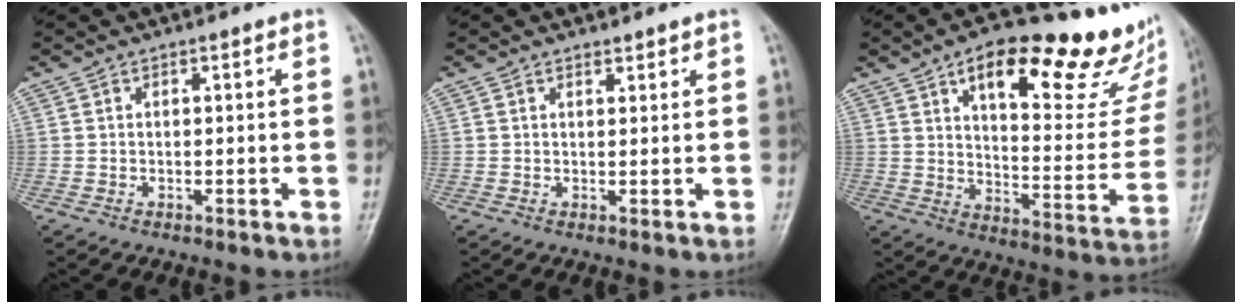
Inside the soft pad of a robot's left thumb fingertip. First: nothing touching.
{"total": 1.2, "force": [1.0, 0.5, 0.3], "torque": [0.003, -0.008, 0.015]}
{"total": 27.2, "force": [16.2, 10.0, 19.4], "torque": [-0.219, -0.048, 0.230]}